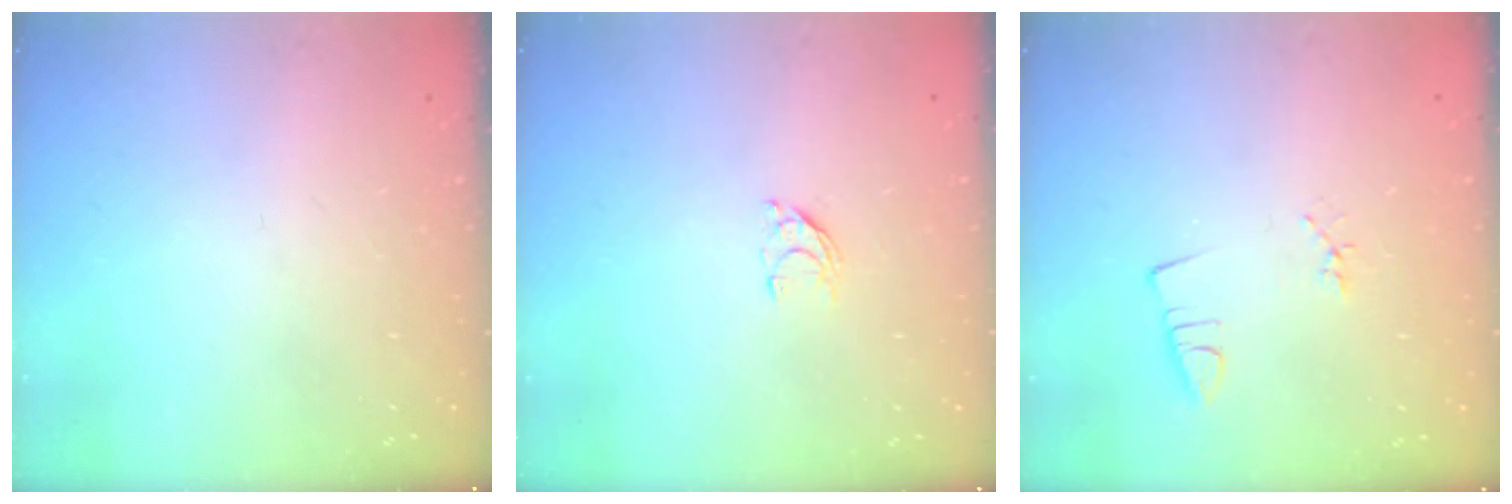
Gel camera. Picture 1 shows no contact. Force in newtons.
{"total": 6.1, "press": 6.1, "slide": 0.6}
{"total": 1.9, "press": 1.3, "slide": 1.3}